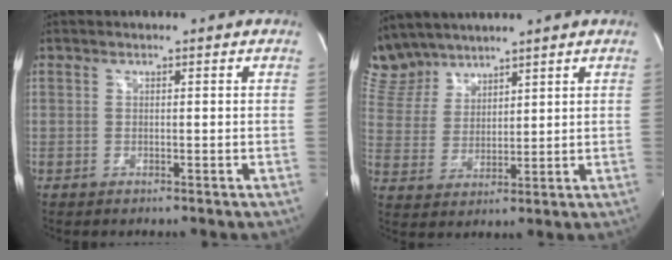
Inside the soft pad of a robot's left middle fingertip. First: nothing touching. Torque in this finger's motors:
{"motor_torque": [0.76, -0.88, 0.07, -0.04]}